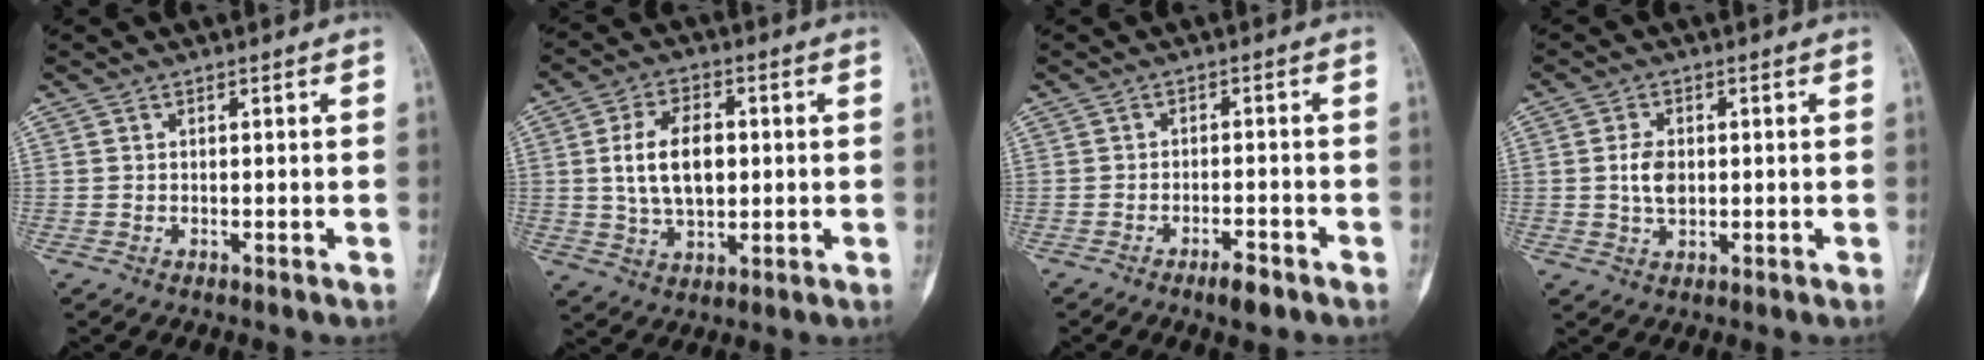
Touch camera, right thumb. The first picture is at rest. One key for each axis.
{"total": 11.2, "fx": 0.9, "fy": 6.7, "fz": 8.9, "tx": -0.141, "ty": 0.001, "tz": 0.021}
{"total": 2.9, "fx": -2.0, "fy": 0.8, "fz": 1.9, "tx": -0.034, "ty": 0.012, "tz": -0.033}
{"total": 4.6, "fx": 0.2, "fy": 2.9, "fz": 3.6, "tx": -0.062, "ty": -0.001, "tz": 0.003}